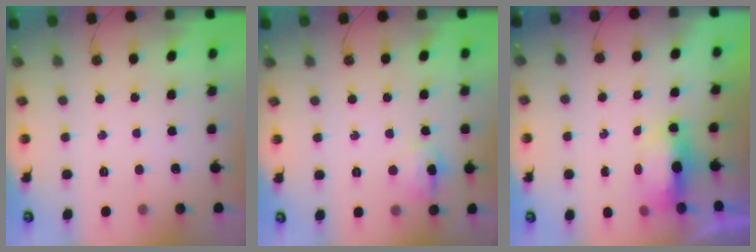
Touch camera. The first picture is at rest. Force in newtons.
{"total": 9.6, "press": 9.6, "slide": 0.9}
{"total": 10.8, "press": 7.1, "slide": 8.1}